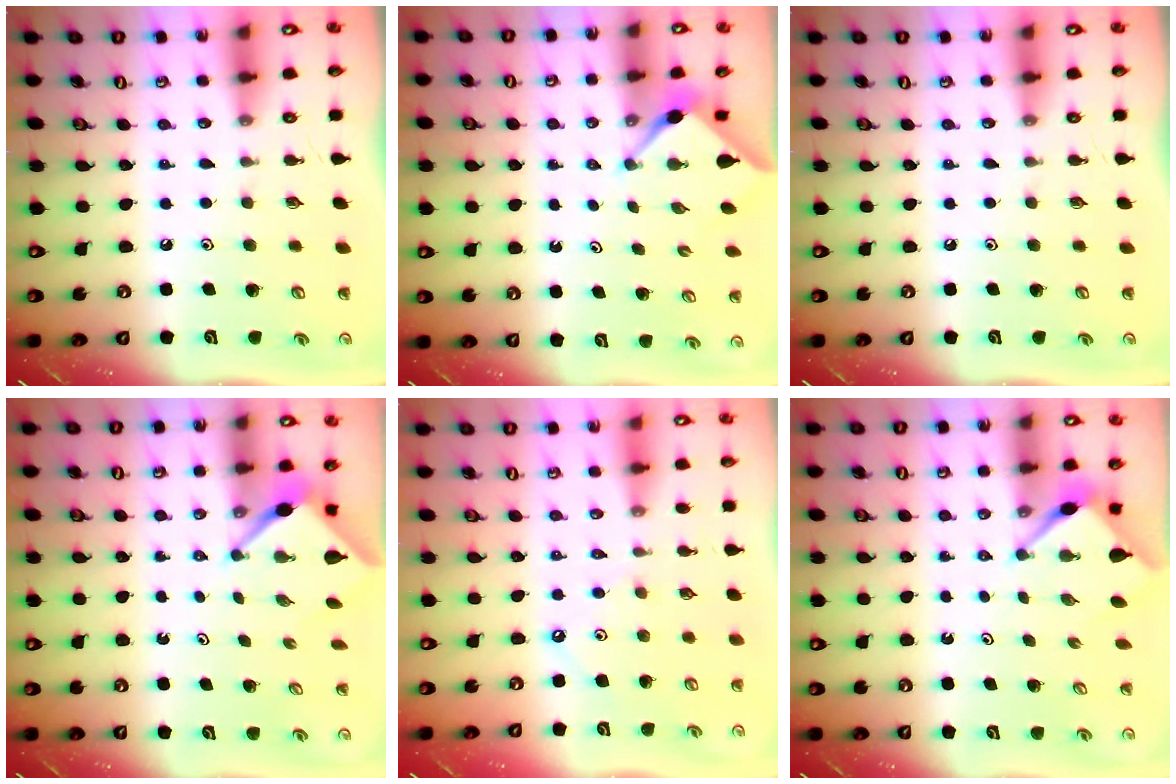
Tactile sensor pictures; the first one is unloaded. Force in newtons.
{"total": 2.9, "press": 2.9, "slide": 0.4}
{"total": 0.0}
{"total": 3.0, "press": 3.0, "slide": 0.2}
{"total": 1.0, "press": 0.9, "slide": 0.2}
{"total": 2.9, "press": 2.8, "slide": 0.3}